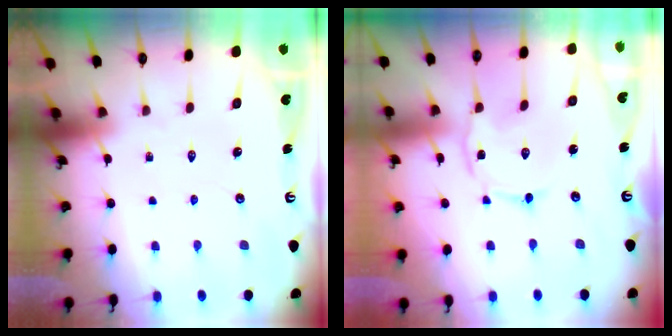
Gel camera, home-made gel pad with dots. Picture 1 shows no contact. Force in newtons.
{"total": 1.3, "press": 1.3, "slide": 0.2}